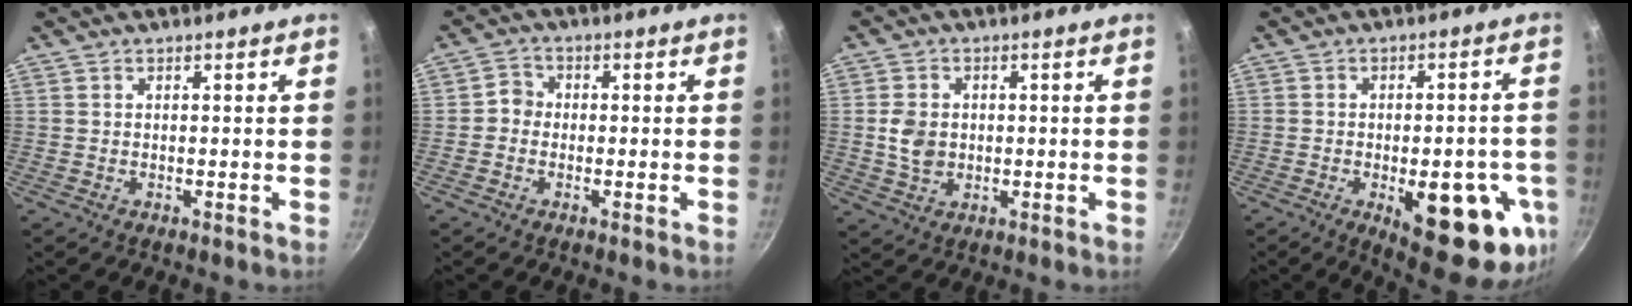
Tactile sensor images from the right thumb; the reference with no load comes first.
{"total": 2.9, "force": [-0.6, 2.6, 1.0], "torque": [0.001, 0.010, -0.020]}
{"total": 5.8, "force": [0.2, 4.6, 3.6], "torque": [-0.056, 0.001, 0.004]}
{"total": 19.2, "force": [-6.2, 7.9, 16.3], "torque": [-0.161, 0.003, -0.071]}